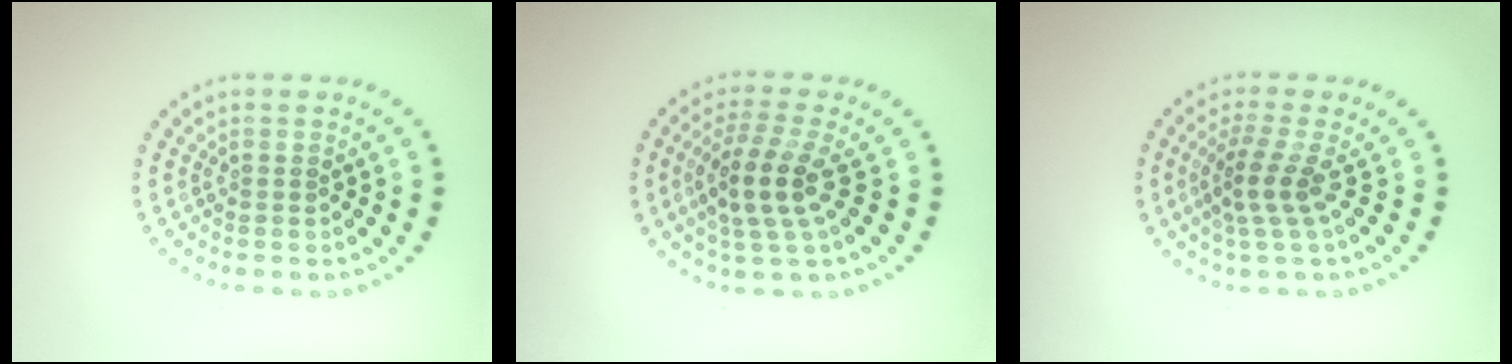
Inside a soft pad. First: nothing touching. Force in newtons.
{"total": 4.1, "press": 3.5, "slide": 2.2}
{"total": 2.8, "press": 1.9, "slide": 2.1}